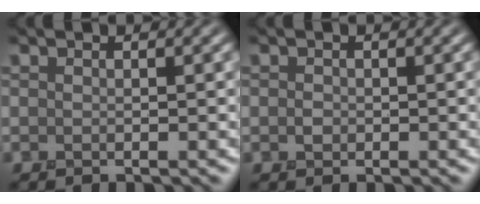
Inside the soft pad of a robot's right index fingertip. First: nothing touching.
{"total": 0.6, "force": [0.0, 0.6, 0.2], "torque": [-0.004, 0.000, -0.005]}